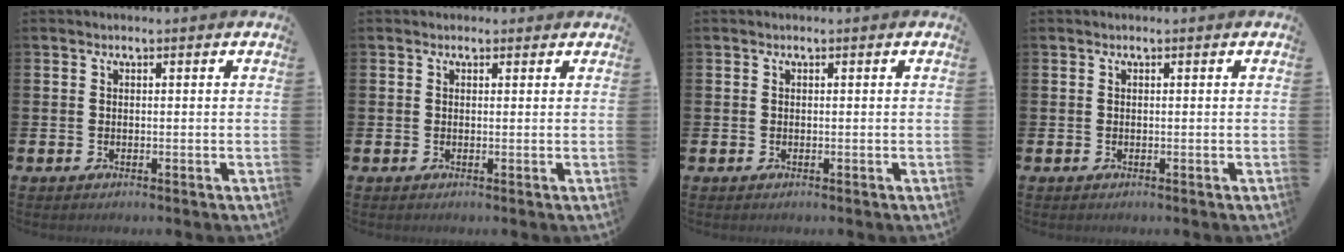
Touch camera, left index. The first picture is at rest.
{"total": 0.8, "force": [0.5, 0.6, 0.0], "torque": [0.010, 0.003, 0.007]}
{"total": 0.0}
{"total": 0.0}